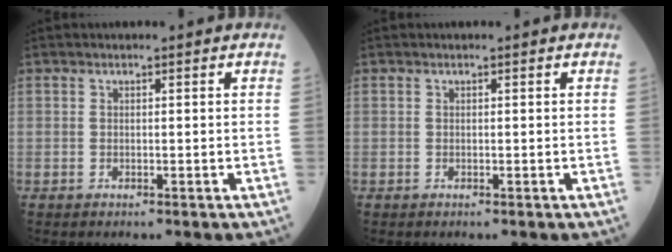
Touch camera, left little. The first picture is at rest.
{"total": 0.0}